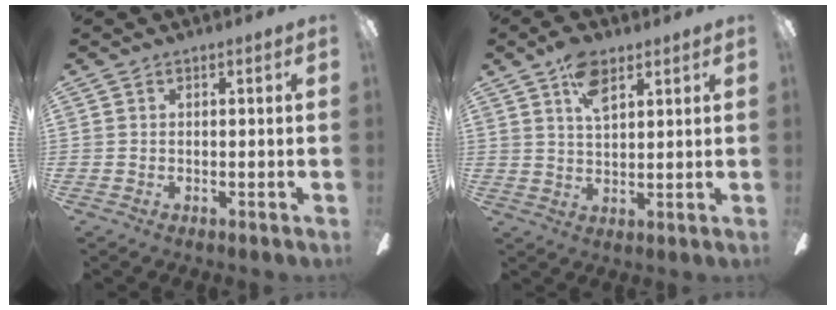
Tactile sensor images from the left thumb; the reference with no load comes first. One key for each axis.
{"total": 7.4, "fx": 4.4, "fy": 3.4, "fz": 4.9, "tx": -0.083, "ty": -0.008, "tz": 0.076}